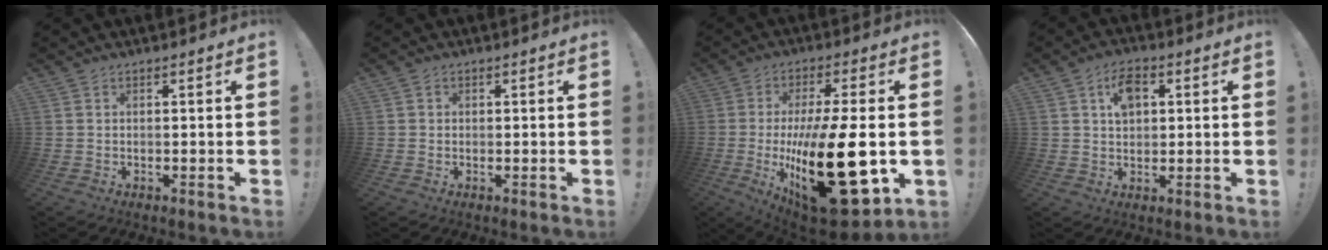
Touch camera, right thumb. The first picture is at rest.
{"total": 0.9, "force": [0.1, 0.9, 0.1], "torque": [0.004, 0.001, 0.001]}
{"total": 29.6, "force": [-4.7, 10.7, 27.2], "torque": [-0.460, 0.005, -0.061]}
{"total": 7.1, "force": [2.3, 4.7, 4.8], "torque": [-0.071, 0.005, 0.042]}